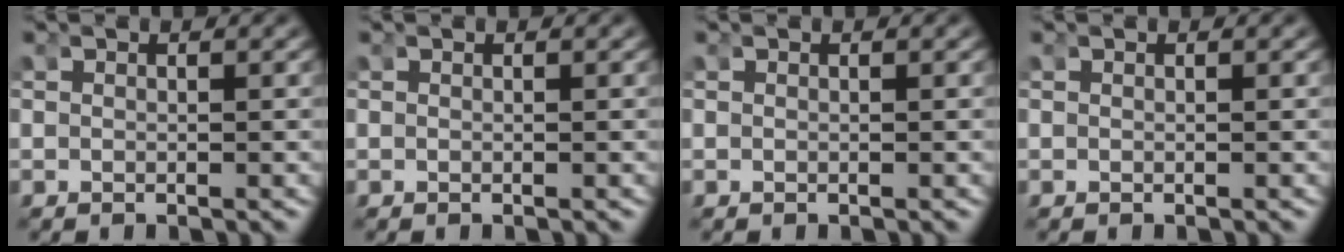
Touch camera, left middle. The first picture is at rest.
{"total": 0.0}
{"total": 0.0}
{"total": 0.0}